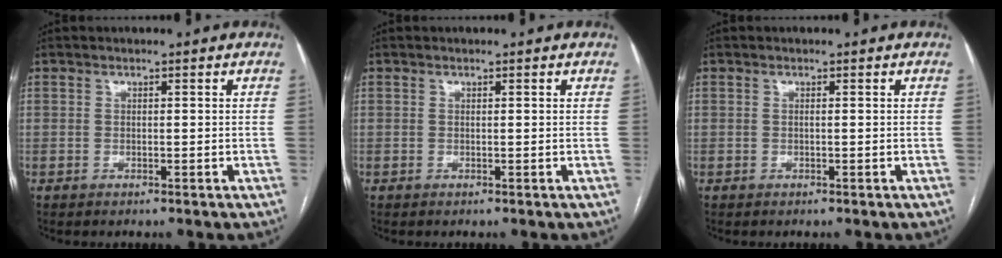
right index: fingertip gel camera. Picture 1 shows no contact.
{"total": 0.0}
{"total": 0.0}